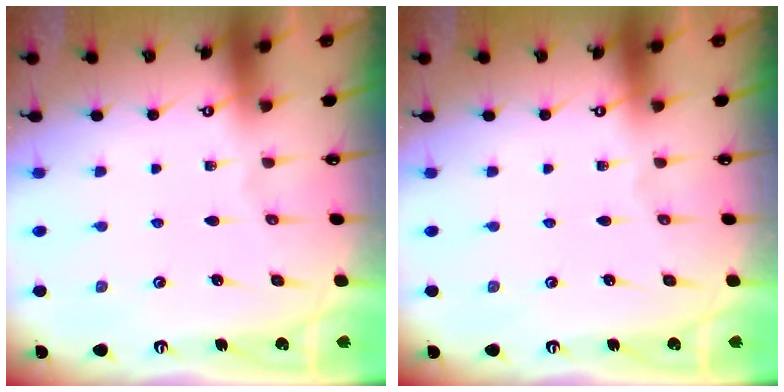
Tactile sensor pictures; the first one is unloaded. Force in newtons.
{"total": 0.0}